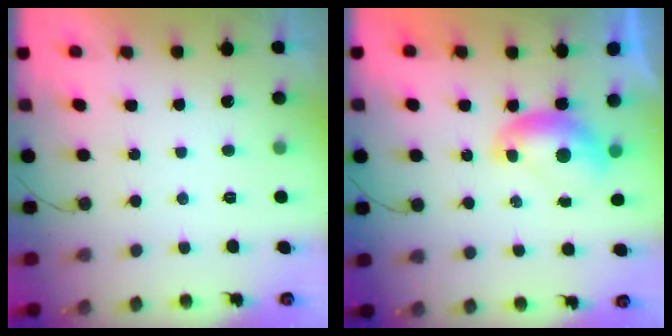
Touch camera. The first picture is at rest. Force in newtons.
{"total": 7.0, "press": 7.0, "slide": 0.1}